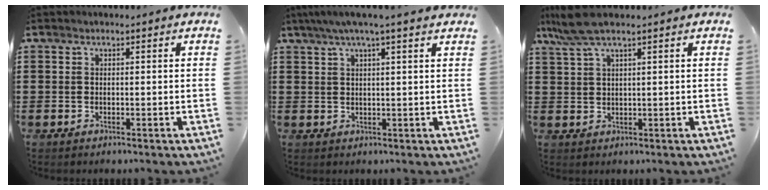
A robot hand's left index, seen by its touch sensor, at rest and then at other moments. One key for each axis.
{"total": 3.4, "fx": 2.3, "fy": 0.2, "fz": 2.5, "tx": -0.054, "ty": 0.000, "tz": 0.040}
{"total": 4.7, "fx": 2.9, "fy": 0.3, "fz": 3.6, "tx": -0.083, "ty": 0.001, "tz": 0.052}